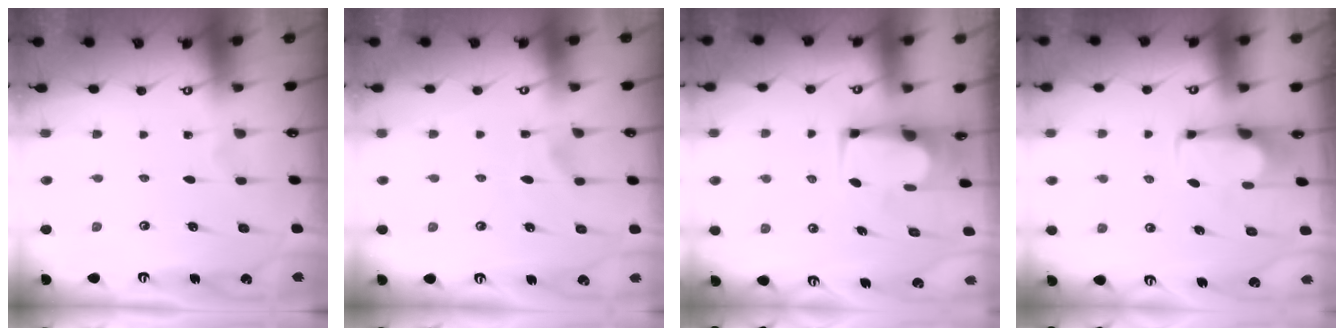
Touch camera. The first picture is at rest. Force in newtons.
{"total": 6.0, "press": 5.8, "slide": 1.3}
{"total": 2.9, "press": 2.9, "slide": 0.2}
{"total": 2.8, "press": 2.7, "slide": 0.9}